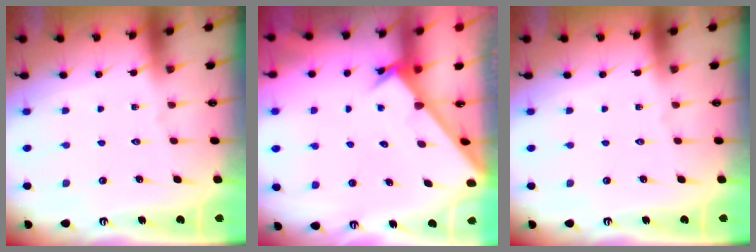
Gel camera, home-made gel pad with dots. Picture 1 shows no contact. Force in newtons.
{"total": 2.4, "press": 2.4, "slide": 0.2}
{"total": 0.0}